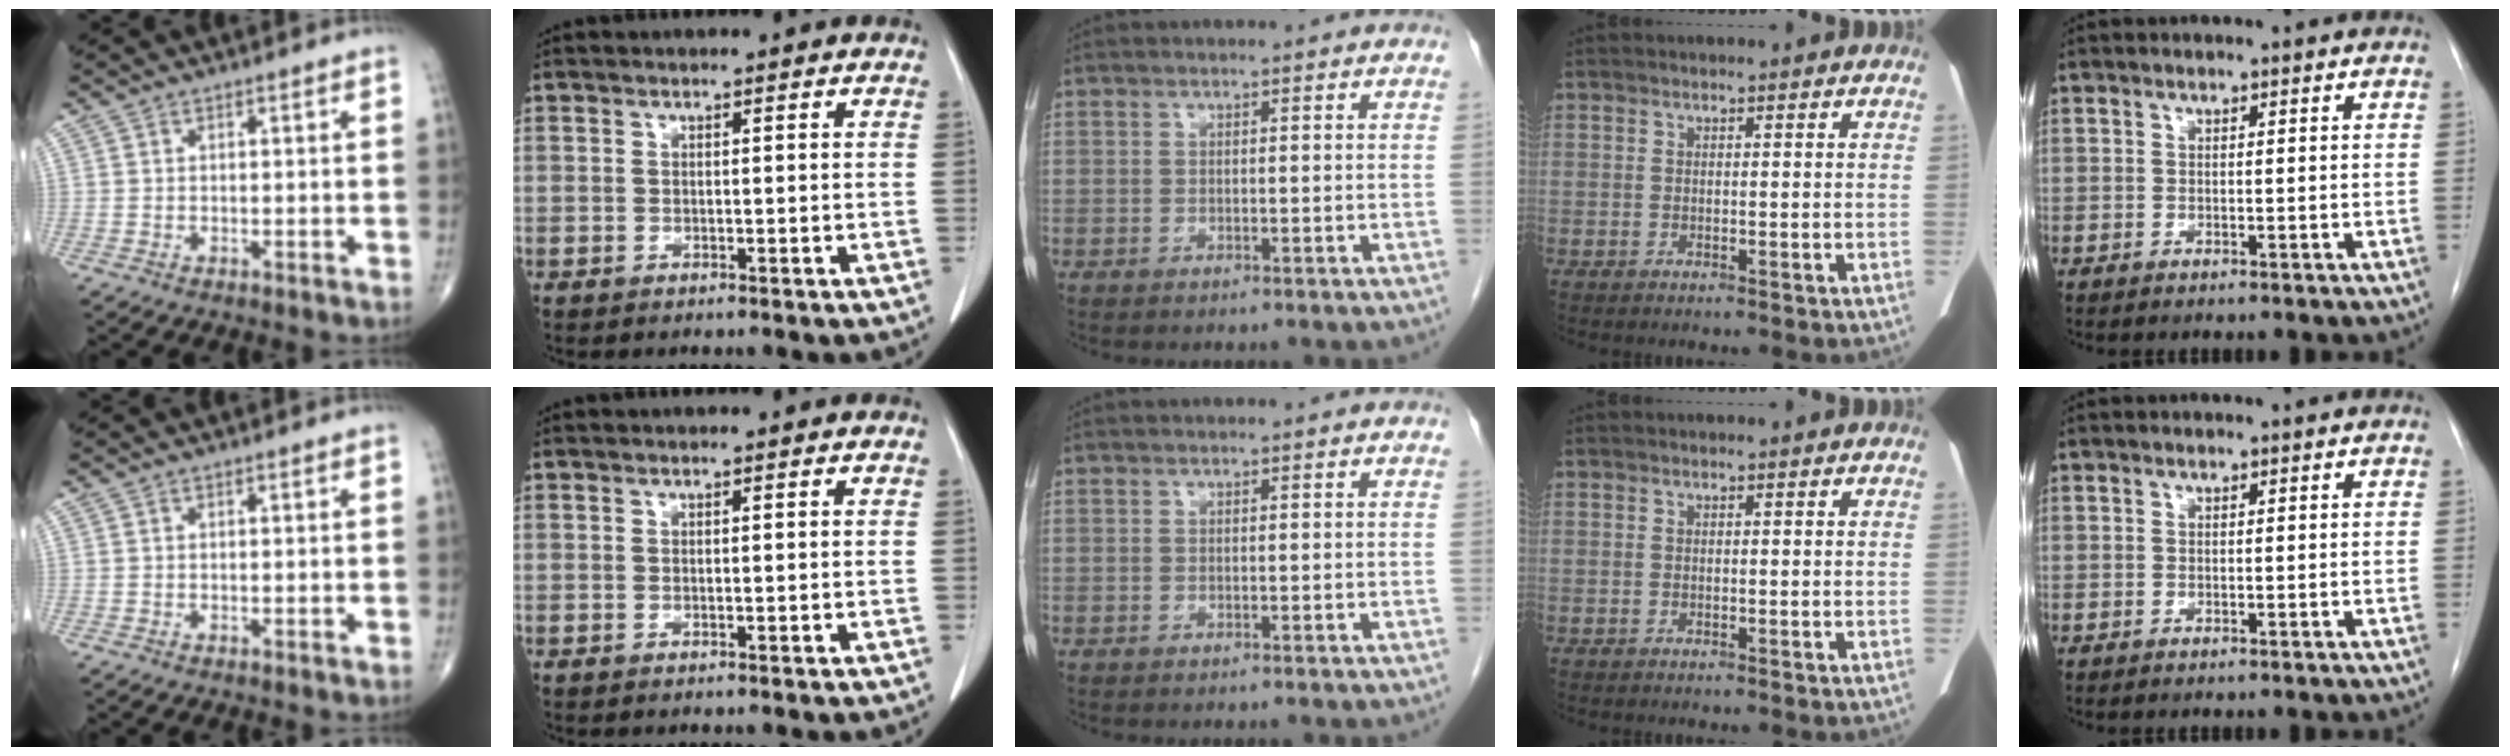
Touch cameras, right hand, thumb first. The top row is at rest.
{"index": {"total": 0.6, "force": [-0.1, 0.3, 0.5], "torque": [-0.016, 0.000, 0.000]}}